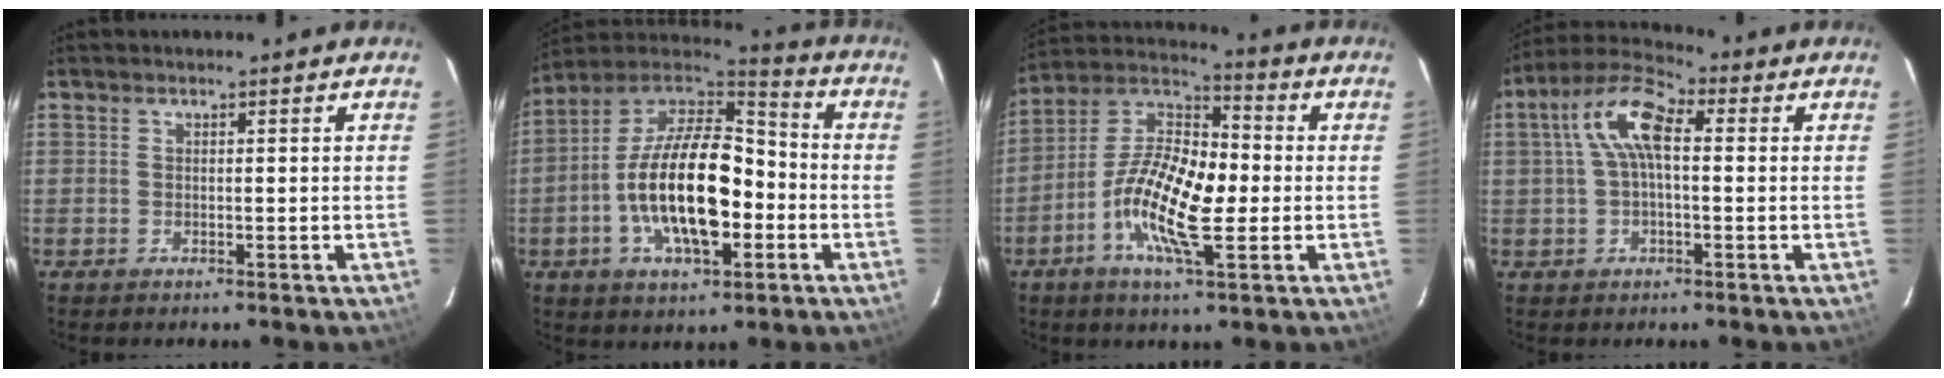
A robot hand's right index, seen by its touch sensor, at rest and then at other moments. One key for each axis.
{"total": 20.0, "fx": -4.5, "fy": 9.2, "fz": 17.2, "tx": -0.328, "ty": 0.005, "tz": -0.084}
{"total": 15.3, "fx": -3.0, "fy": 5.6, "fz": 14.0, "tx": -0.271, "ty": 0.005, "tz": -0.070}
{"total": 9.3, "fx": 1.2, "fy": 3.9, "fz": 8.3, "tx": -0.169, "ty": 0.030, "tz": 0.017}